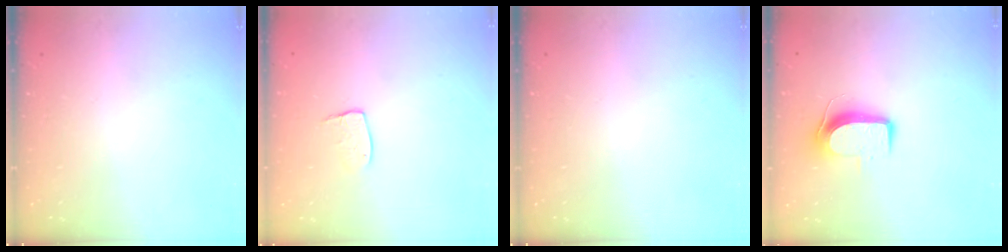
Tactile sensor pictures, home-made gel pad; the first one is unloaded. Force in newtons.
{"total": 6.6, "press": 6.6, "slide": 0.4}
{"total": 0.0}
{"total": 9.3, "press": 9.3, "slide": 1.1}